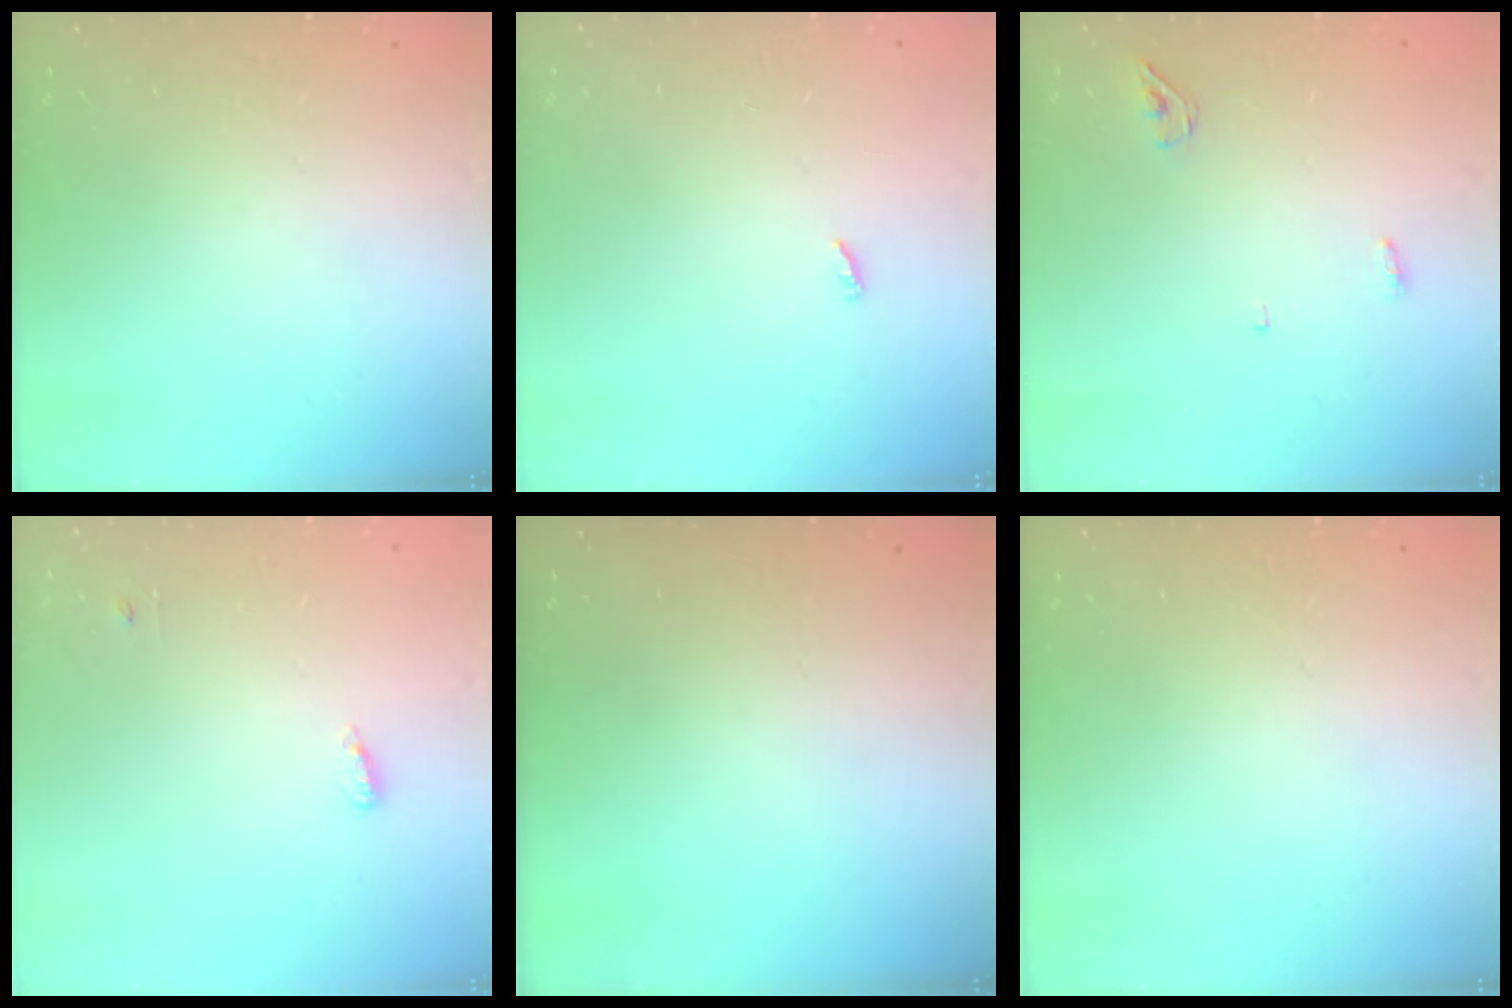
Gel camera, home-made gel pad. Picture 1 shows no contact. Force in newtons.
{"total": 2.3, "press": 2.3, "slide": 0.2}
{"total": 3.6, "press": 3.5, "slide": 0.9}
{"total": 3.7, "press": 3.6, "slide": 1.0}
{"total": 0.0}
{"total": 0.0}